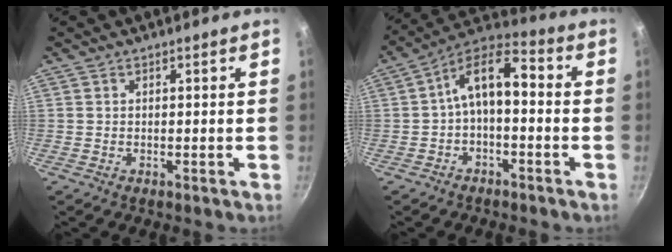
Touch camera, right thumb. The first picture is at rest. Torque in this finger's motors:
{"motor_torque": [-0.86, 0.73, 0.00, 0.21, 0.08]}